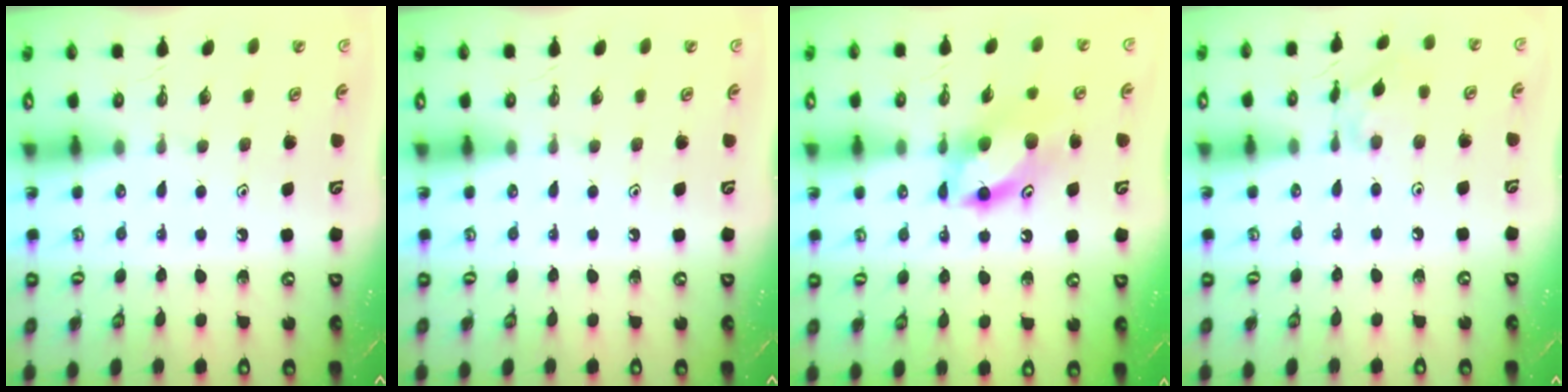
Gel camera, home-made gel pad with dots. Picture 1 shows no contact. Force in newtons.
{"total": 0.0}
{"total": 11.7, "press": 11.6, "slide": 1.3}
{"total": 9.5, "press": 9.5, "slide": 0.7}